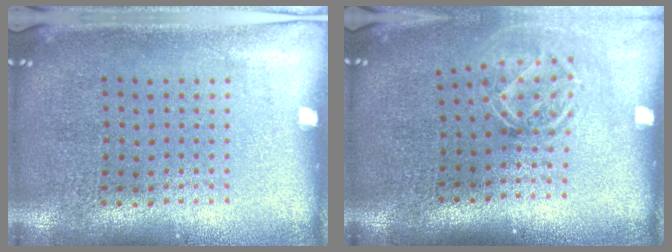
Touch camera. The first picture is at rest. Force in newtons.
{"total": 1.7, "press": 1.3, "slide": 1.2}